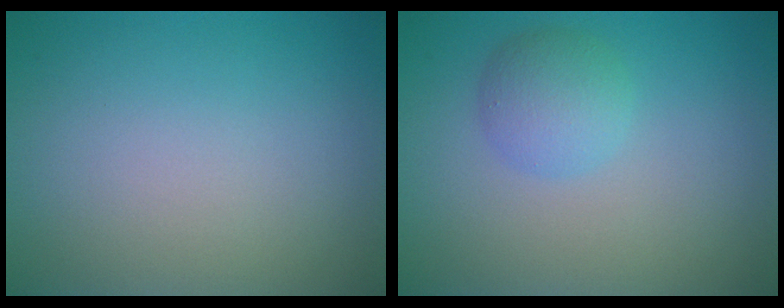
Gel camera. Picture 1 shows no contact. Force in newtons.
{"total": 2.7, "press": 2.7, "slide": 0.1}